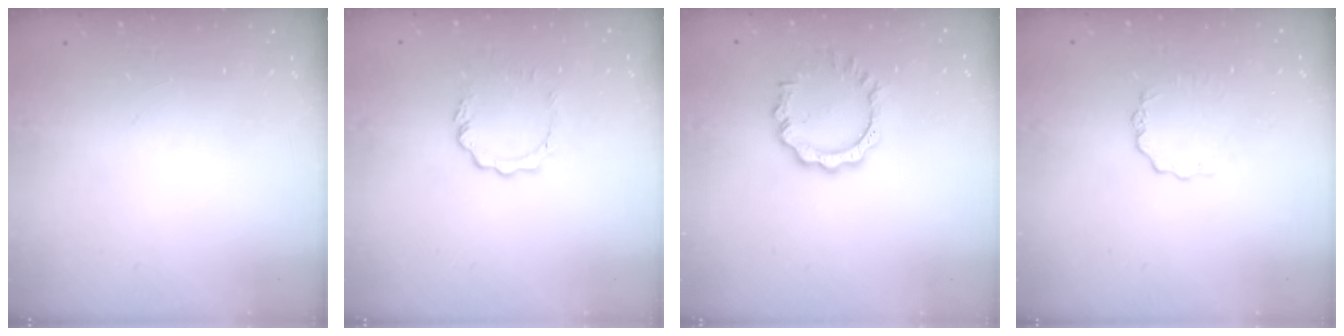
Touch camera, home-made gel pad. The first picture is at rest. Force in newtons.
{"total": 4.7, "press": 4.7, "slide": 0.4}
{"total": 8.1, "press": 8.0, "slide": 0.8}
{"total": 3.2, "press": 3.2, "slide": 0.3}